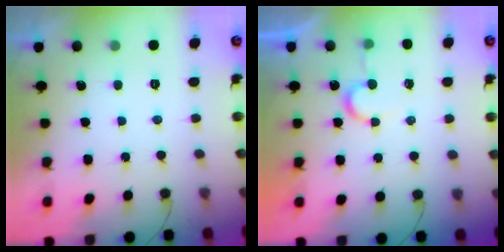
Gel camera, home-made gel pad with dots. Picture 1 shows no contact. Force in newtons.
{"total": 6.8, "press": 6.8, "slide": 0.3}